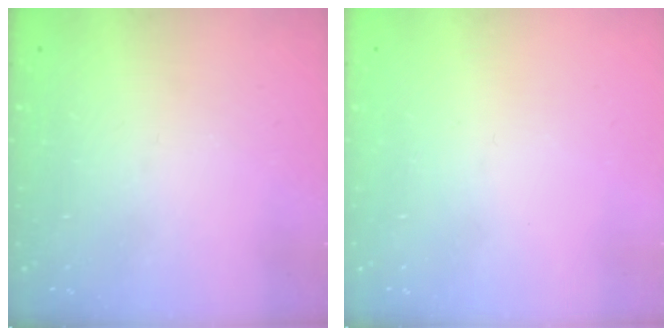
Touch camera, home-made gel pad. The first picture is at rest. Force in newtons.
{"total": 1.6, "press": 1.6, "slide": 0.1}